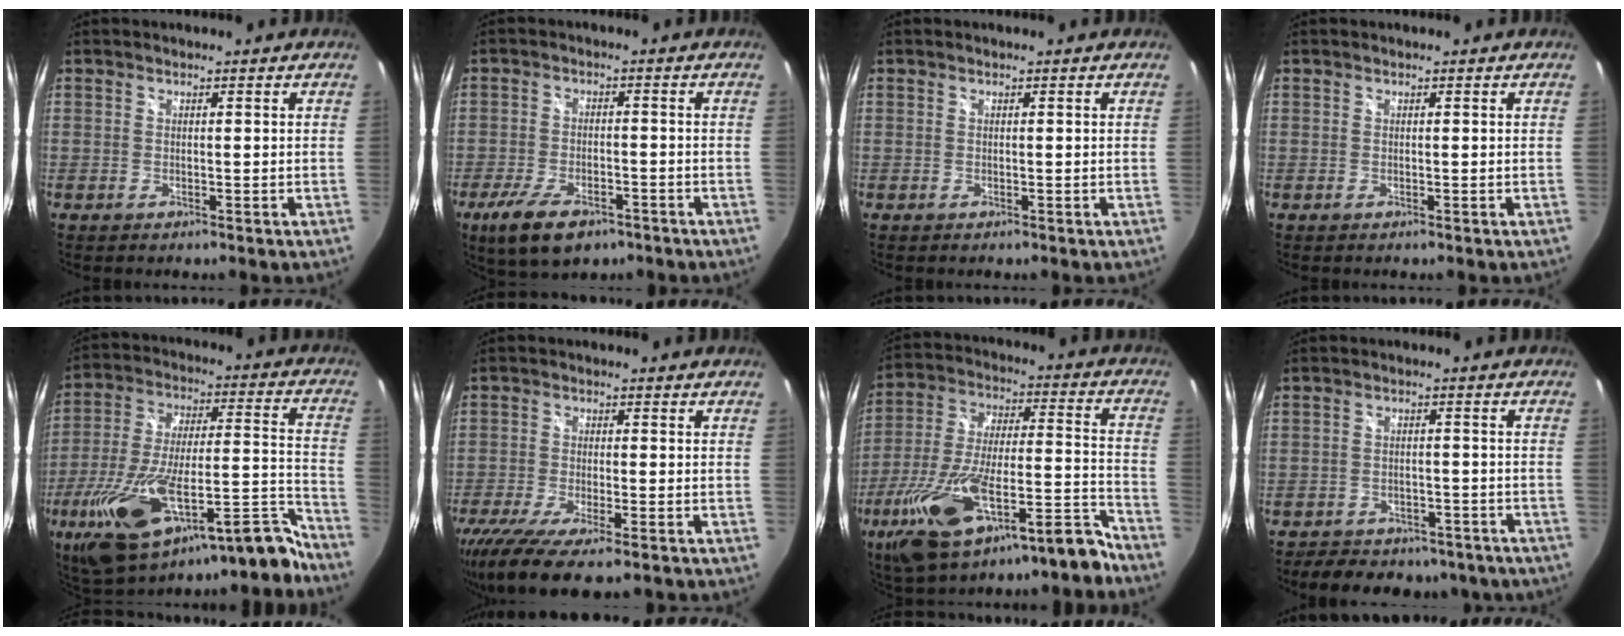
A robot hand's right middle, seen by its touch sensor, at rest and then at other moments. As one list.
[{"total": 10.3, "force": [-6.6, 4.4, 6.5], "torque": [-0.148, -0.021, -0.109]}, {"total": 0.0}, {"total": 0.0}, {"total": 28.3, "force": [-20.9, 7.3, 17.6], "torque": [-0.296, -0.039, -0.322]}, {"total": 12.8, "force": [-9.1, 2.6, 8.5], "torque": [-0.185, -0.053, -0.158]}, {"total": 23.6, "force": [-16.5, 5.8, 15.9], "torque": [-0.284, -0.027, -0.268]}, {"total": 13.5, "force": [-10.4, 6.8, 5.3], "torque": [-0.117, 0.009, -0.128]}]